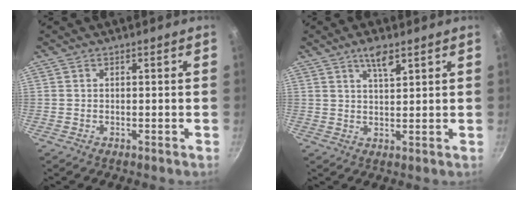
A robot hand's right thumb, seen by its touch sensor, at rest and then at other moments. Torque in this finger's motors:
{"motor_torque": [-0.46, 1.51, 0.09, 0.48, 0.16]}